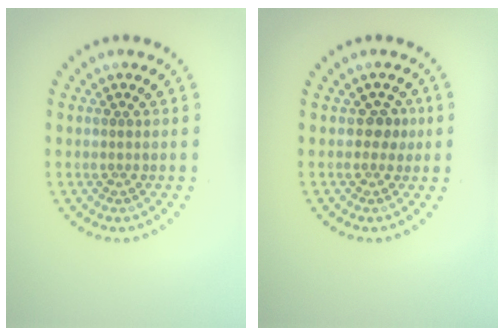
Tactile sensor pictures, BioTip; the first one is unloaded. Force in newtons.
{"total": 1.4, "press": 1.3, "slide": 0.7}